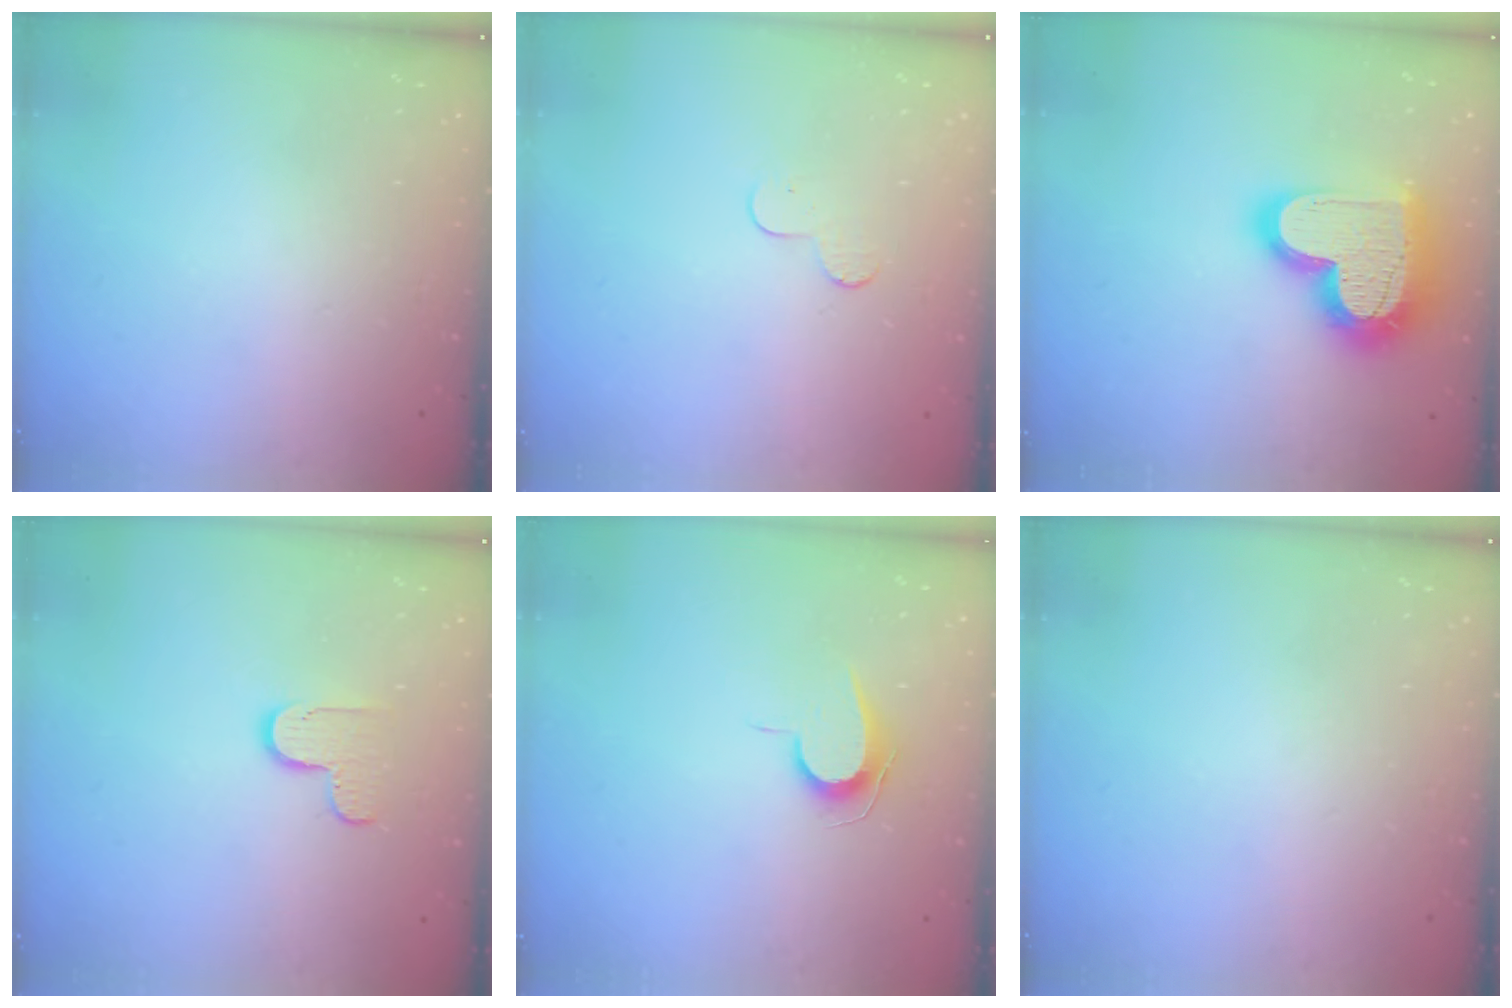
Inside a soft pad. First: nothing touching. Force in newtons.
{"total": 4.4, "press": 4.4, "slide": 0.4}
{"total": 23.3, "press": 23.2, "slide": 1.9}
{"total": 6.6, "press": 6.5, "slide": 0.4}
{"total": 6.9, "press": 6.8, "slide": 0.7}
{"total": 0.0}